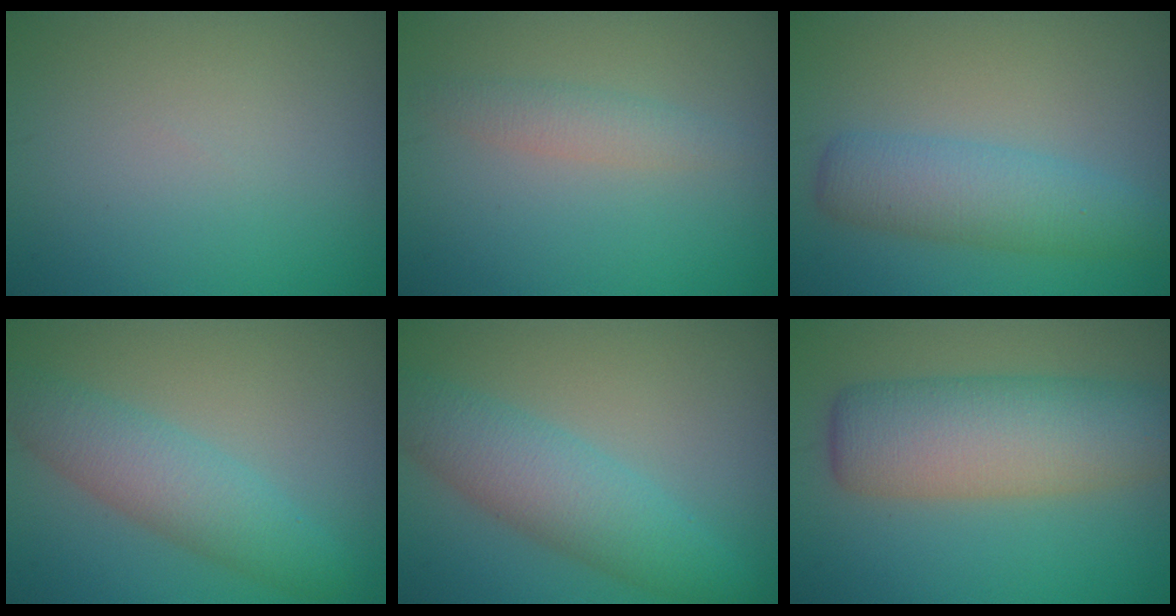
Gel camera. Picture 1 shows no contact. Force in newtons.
{"total": 1.9, "press": 1.9, "slide": 0.0}
{"total": 4.5, "press": 4.5, "slide": 0.1}
{"total": 4.6, "press": 4.6, "slide": 0.2}
{"total": 5.5, "press": 5.5, "slide": 0.1}
{"total": 8.1, "press": 8.1, "slide": 0.2}